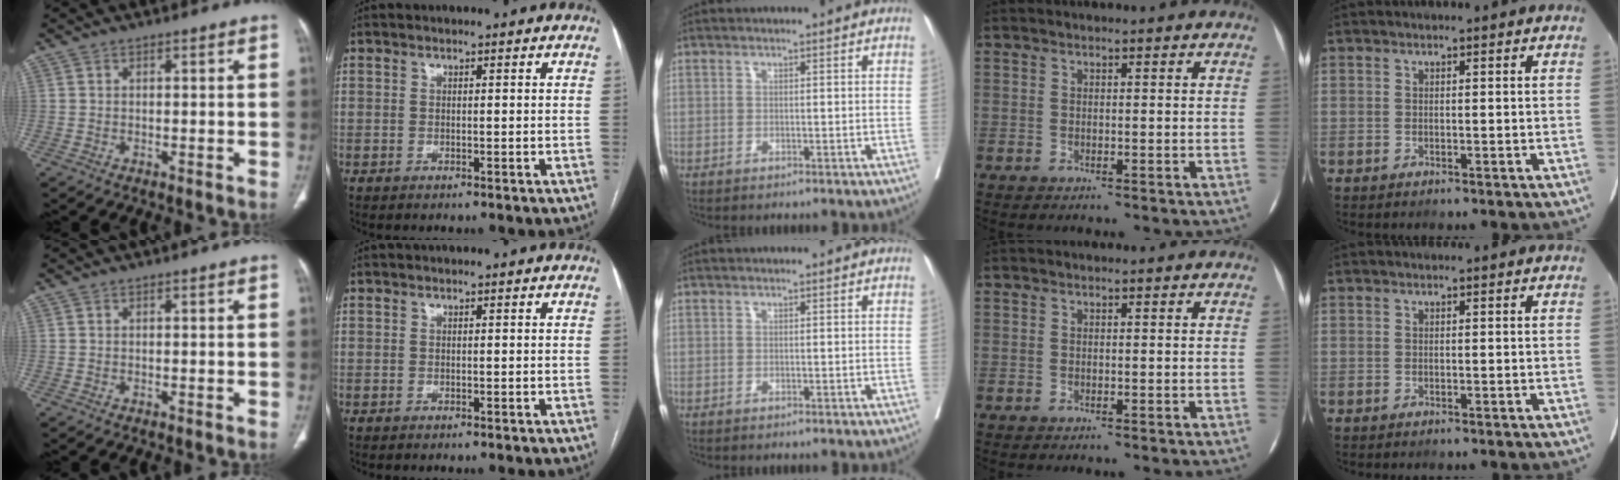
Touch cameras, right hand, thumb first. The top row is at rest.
{}